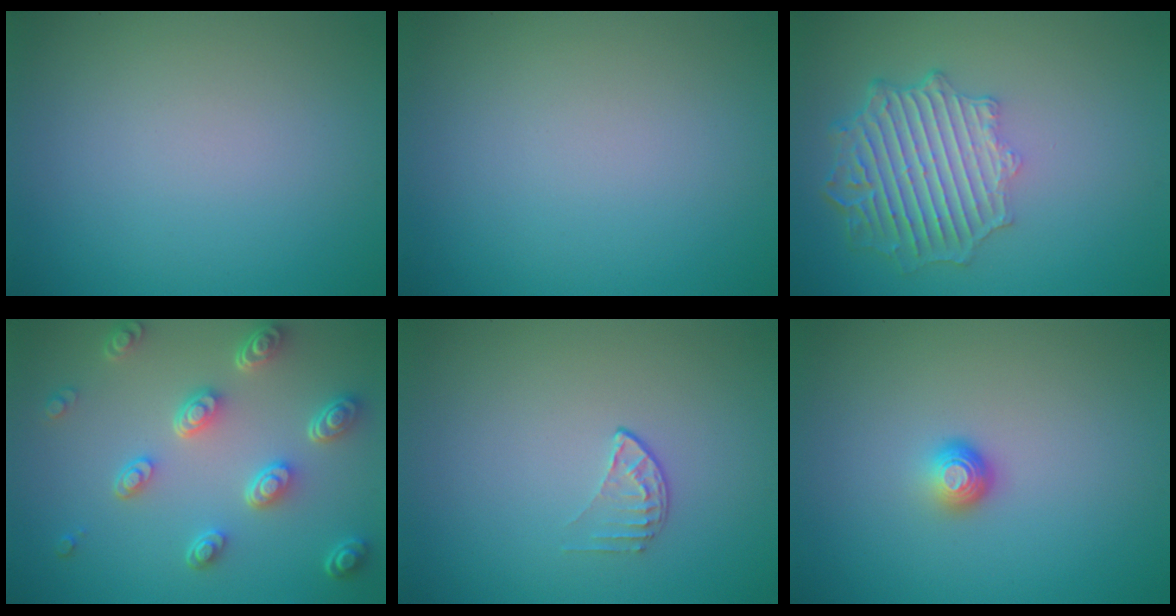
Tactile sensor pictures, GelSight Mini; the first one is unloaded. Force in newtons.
{"total": 0.0}
{"total": 6.5, "press": 5.0, "slide": 4.1}
{"total": 5.2, "press": 3.8, "slide": 3.5}
{"total": 1.1, "press": 0.7, "slide": 0.9}
{"total": 1.6, "press": 1.1, "slide": 1.1}